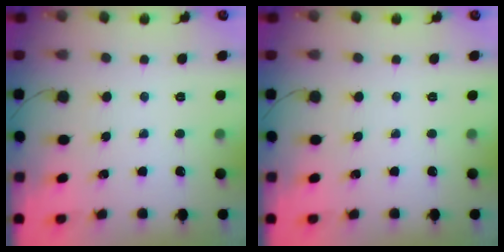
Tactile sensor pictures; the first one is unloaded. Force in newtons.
{"total": 0.0}